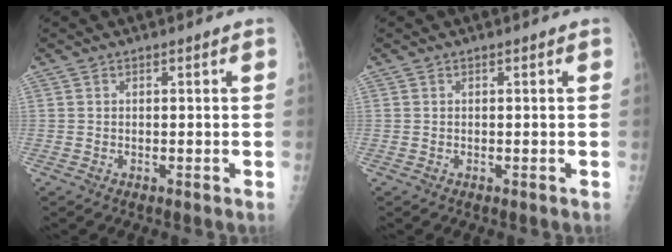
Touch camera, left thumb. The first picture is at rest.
{"total": 0.0}